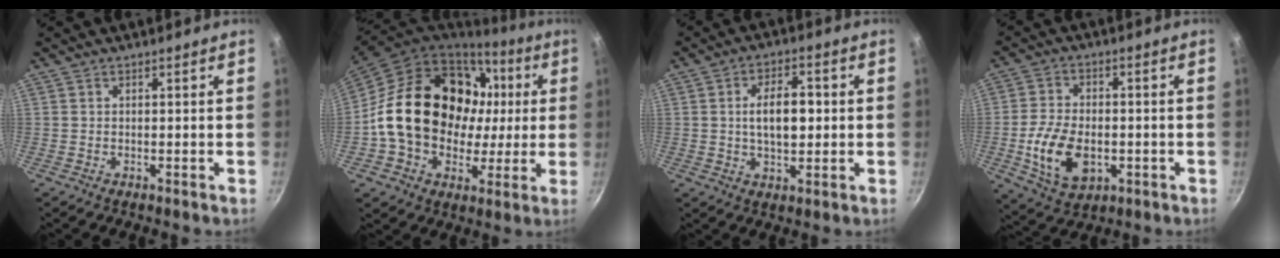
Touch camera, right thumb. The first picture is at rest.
{"total": 24.9, "force": [2.9, 19.2, 15.5], "torque": [-0.236, 0.035, 0.060]}
{"total": 8.7, "force": [0.4, 4.7, 7.4], "torque": [-0.103, 0.011, 0.006]}
{"total": 12.4, "force": [-2.6, 8.0, 9.1], "torque": [-0.160, 0.007, -0.039]}